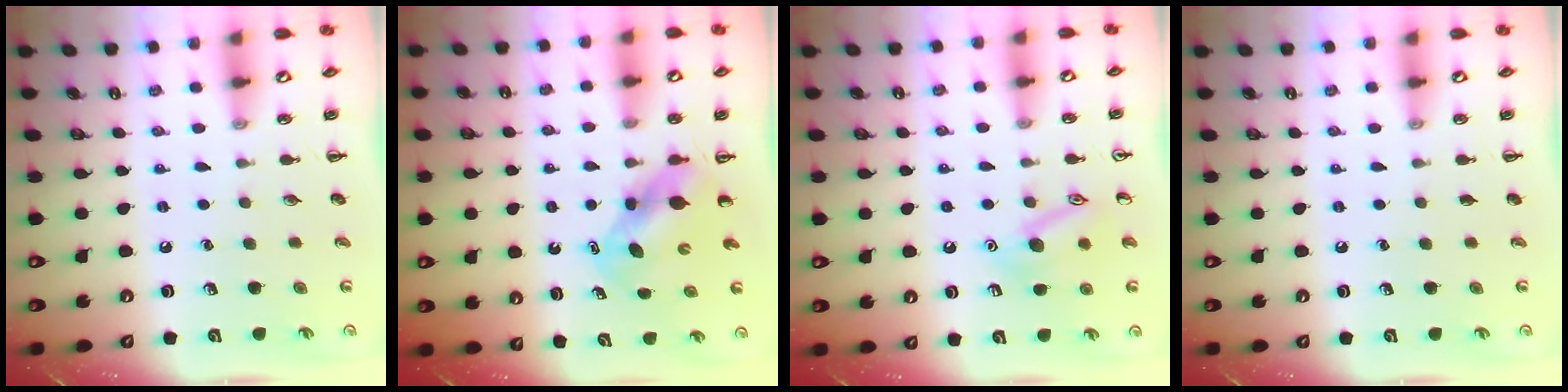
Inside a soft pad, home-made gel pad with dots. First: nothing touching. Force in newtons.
{"total": 5.4, "press": 5.4, "slide": 0.5}
{"total": 11.7, "press": 11.7, "slide": 0.7}
{"total": 0.0}